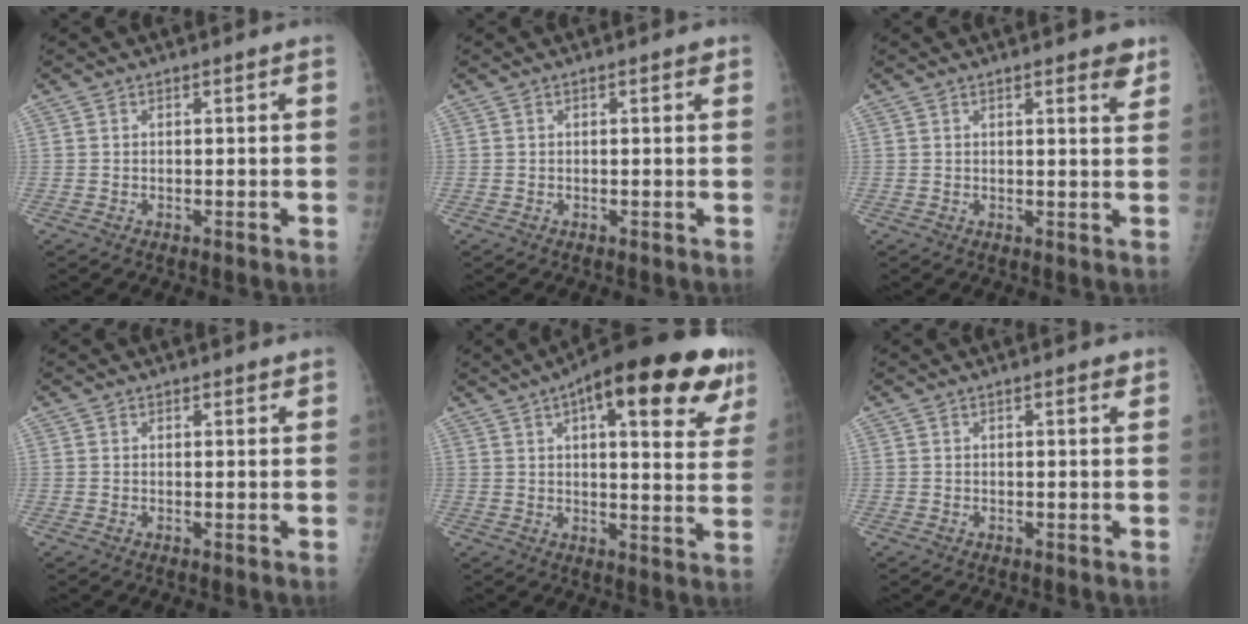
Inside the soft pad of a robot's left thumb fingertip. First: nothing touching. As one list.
[{"total": 0.8, "force": [0.5, 0.3, 0.6], "torque": [-0.006, 0.000, 0.005]}, {"total": 3.8, "force": [2.5, 1.0, 2.6], "torque": [-0.022, -0.013, 0.029]}, {"total": 1.2, "force": [1.0, 0.6, 0.3], "torque": [0.007, -0.007, 0.011]}, {"total": 24.4, "force": [12.7, 8.2, 19.2], "torque": [-0.238, -0.008, 0.166]}, {"total": 1.7, "force": [1.2, 0.4, 1.2], "torque": [-0.014, -0.005, 0.014]}]